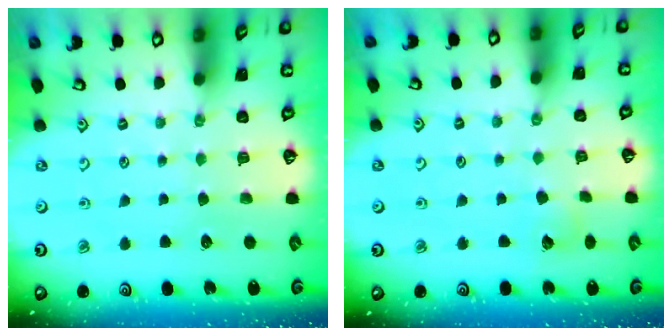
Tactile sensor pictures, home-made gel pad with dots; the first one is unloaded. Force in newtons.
{"total": 2.5, "press": 2.5, "slide": 0.3}